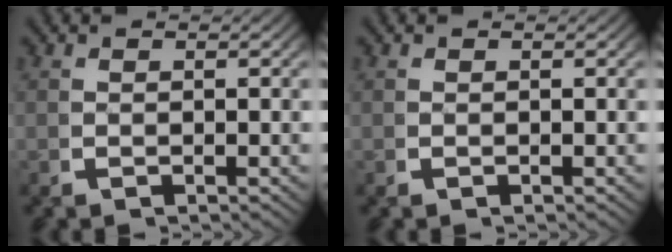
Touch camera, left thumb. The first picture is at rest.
{"total": 0.0}